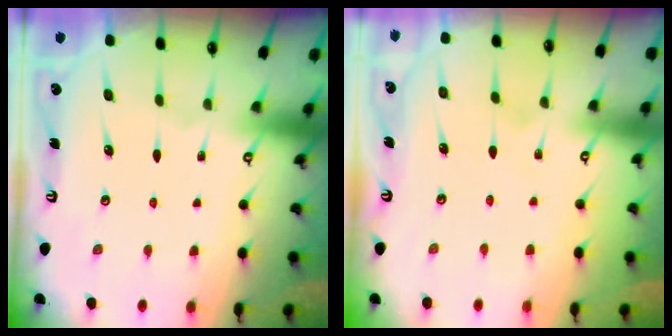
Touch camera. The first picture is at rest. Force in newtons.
{"total": 2.4, "press": 2.4, "slide": 0.2}